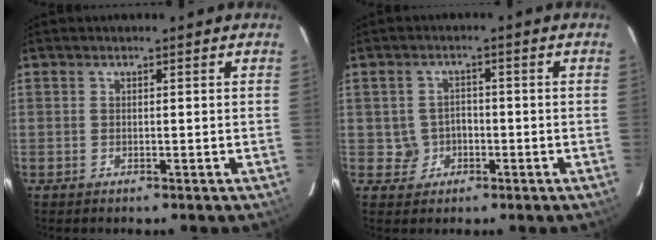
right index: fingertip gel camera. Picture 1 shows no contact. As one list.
[{"total": 3.5, "force": [-0.9, 3.3, 0.6], "torque": [-0.019, 0.013, -0.007]}]